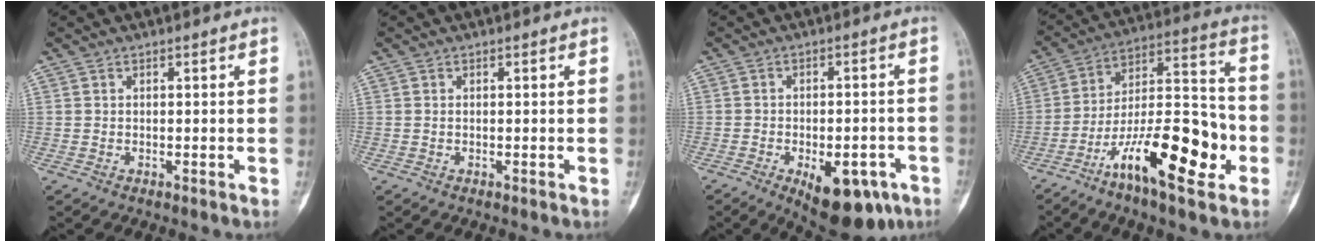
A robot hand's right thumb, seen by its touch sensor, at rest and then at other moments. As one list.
[{"total": 0.0}, {"total": 13.3, "force": [-6.4, 6.5, 9.7], "torque": [-0.108, 0.016, -0.077]}, {"total": 19.9, "force": [-8.4, 6.8, 16.7], "torque": [-0.260, 0.059, -0.139]}]